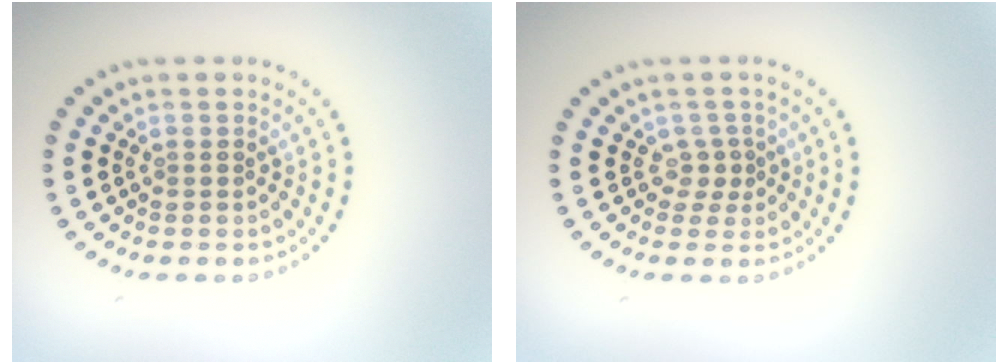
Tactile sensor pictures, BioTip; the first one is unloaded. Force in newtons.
{"total": 1.3, "press": 0.9, "slide": 0.9}